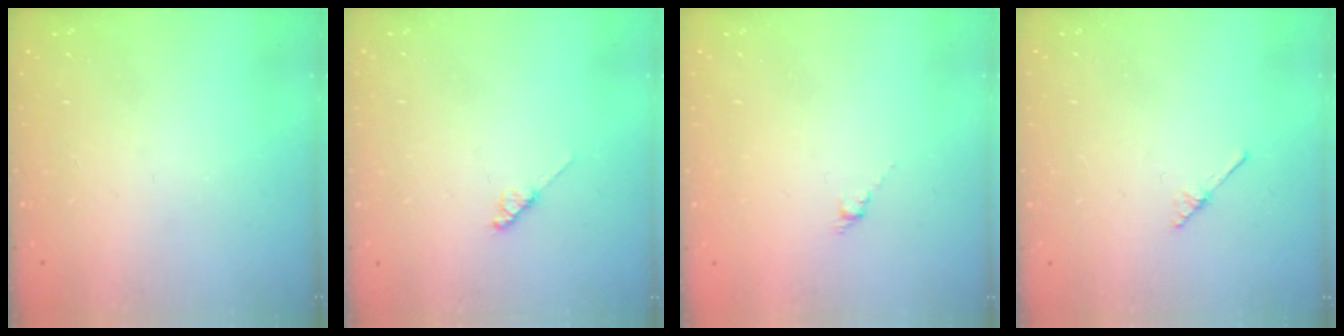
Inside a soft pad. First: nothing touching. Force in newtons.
{"total": 3.5, "press": 3.5, "slide": 0.4}
{"total": 0.0}
{"total": 2.0, "press": 2.0, "slide": 0.2}